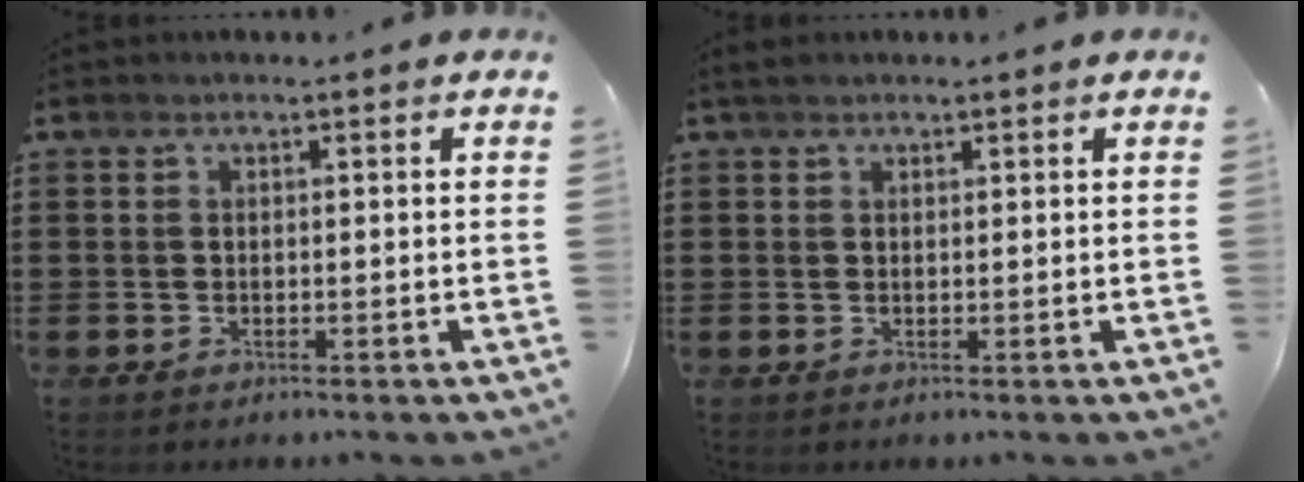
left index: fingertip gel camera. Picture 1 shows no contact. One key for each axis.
{"total": 1.1, "fx": 0.9, "fy": 0.3, "fz": 0.6, "tx": -0.014, "ty": 0.003, "tz": 0.018}